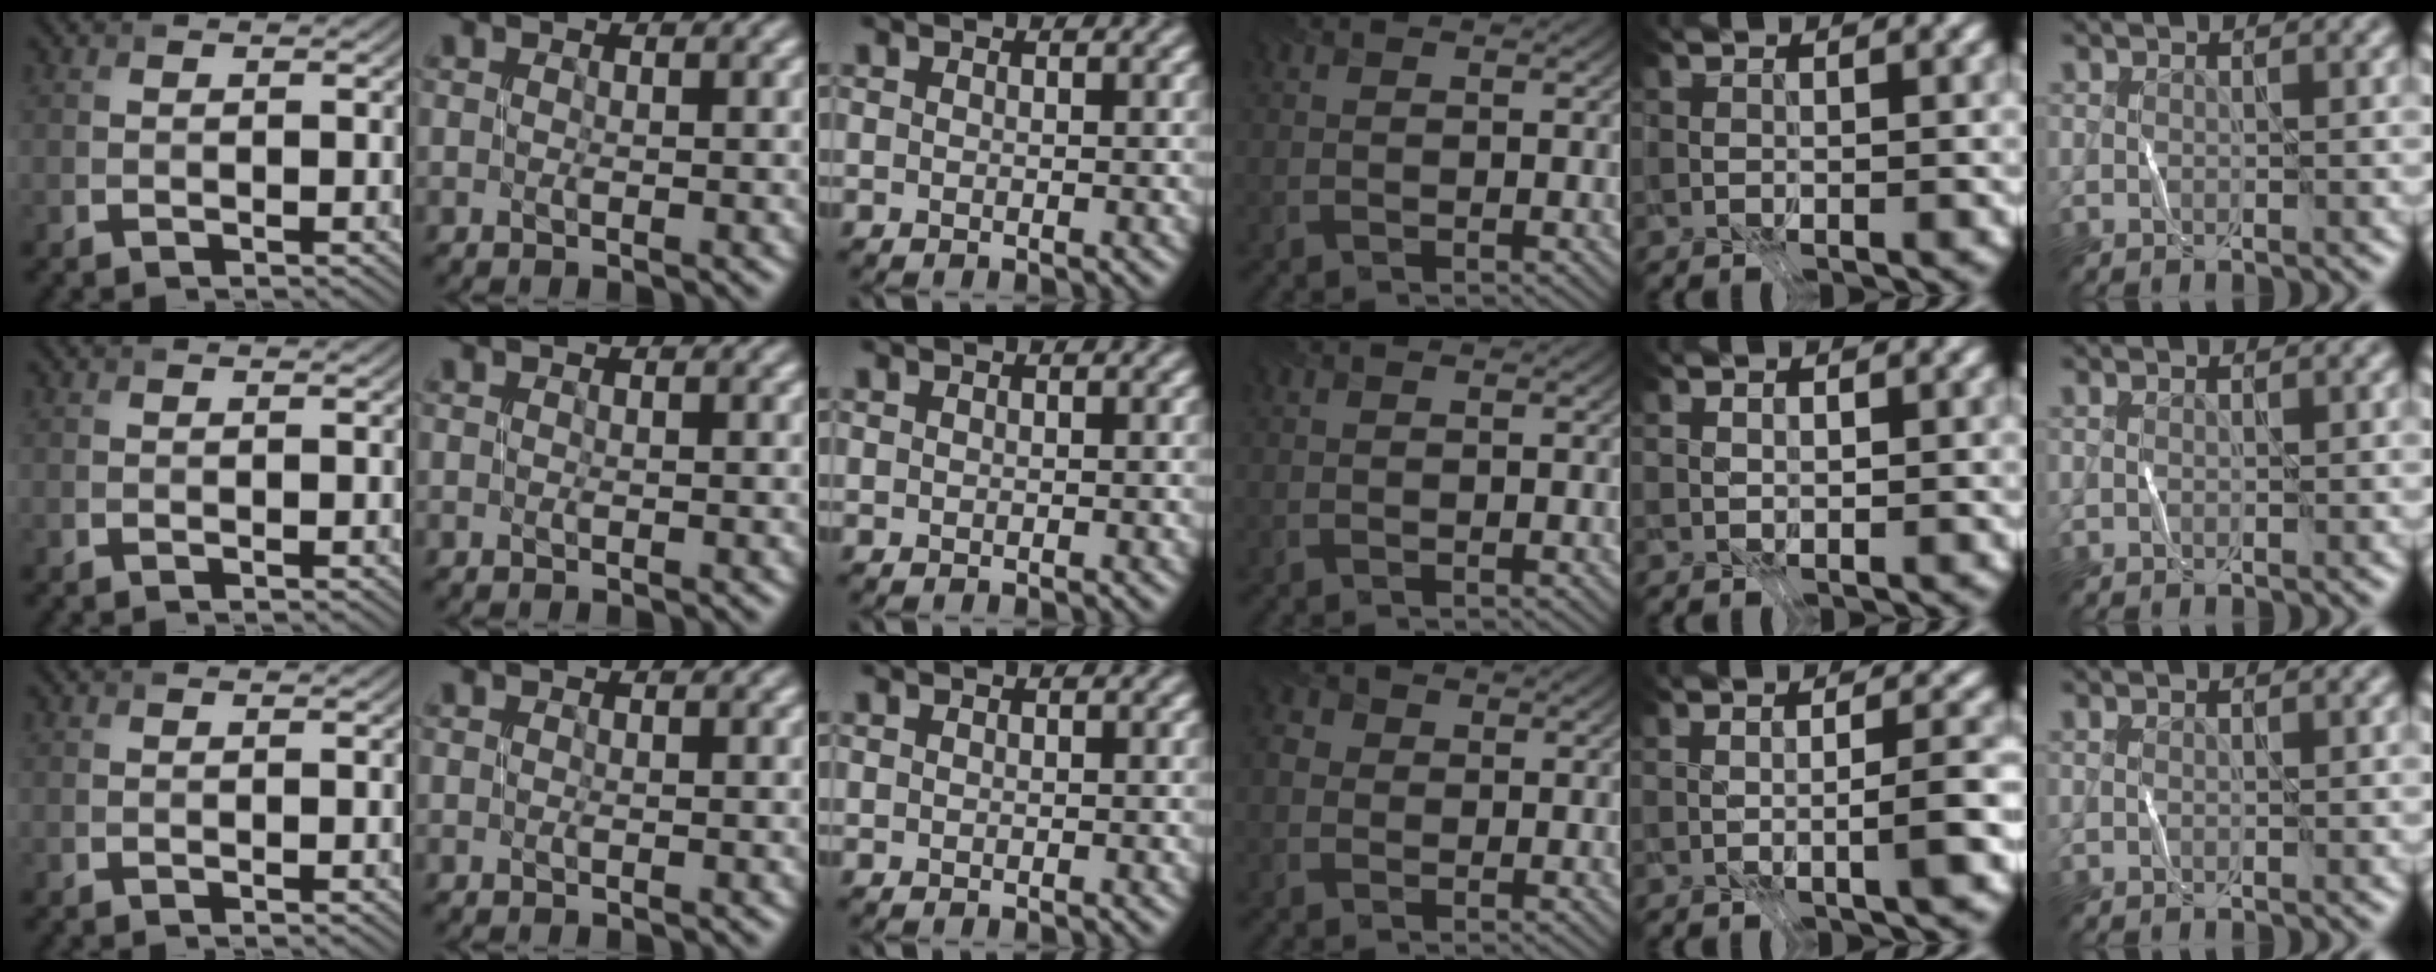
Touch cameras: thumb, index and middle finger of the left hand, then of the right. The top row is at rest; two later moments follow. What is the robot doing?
{"motion": "fold", "object": "receipt paper"}